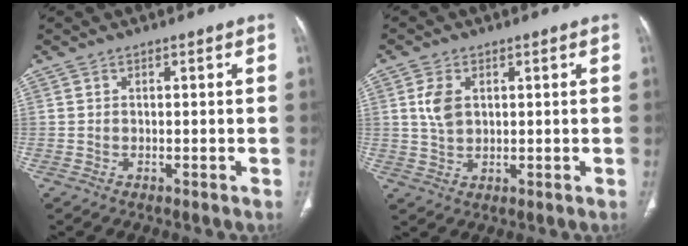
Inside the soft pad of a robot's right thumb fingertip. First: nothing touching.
{"total": 4.8, "force": [1.3, 3.0, 3.5], "torque": [-0.067, -0.003, 0.029]}